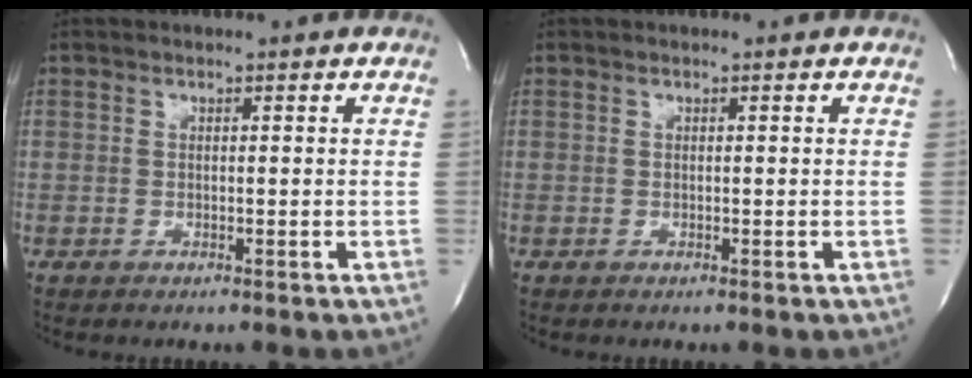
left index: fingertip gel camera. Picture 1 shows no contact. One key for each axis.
{"total": 0.0}